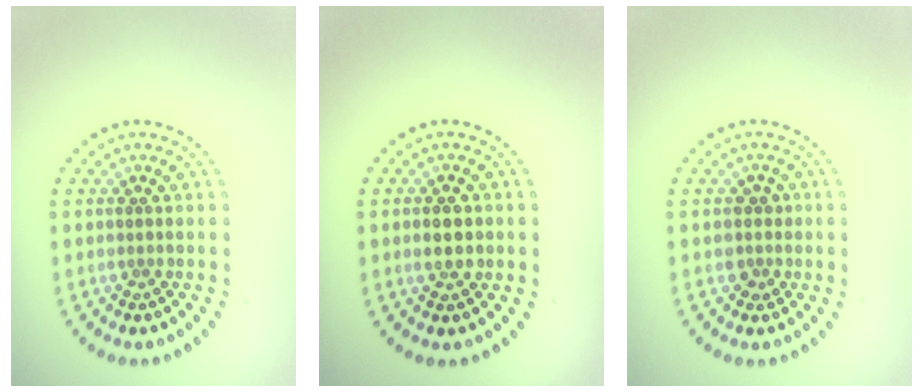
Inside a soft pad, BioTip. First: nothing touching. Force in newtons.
{"total": 2.7, "press": 2.7, "slide": 0.1}
{"total": 1.5, "press": 1.3, "slide": 0.8}